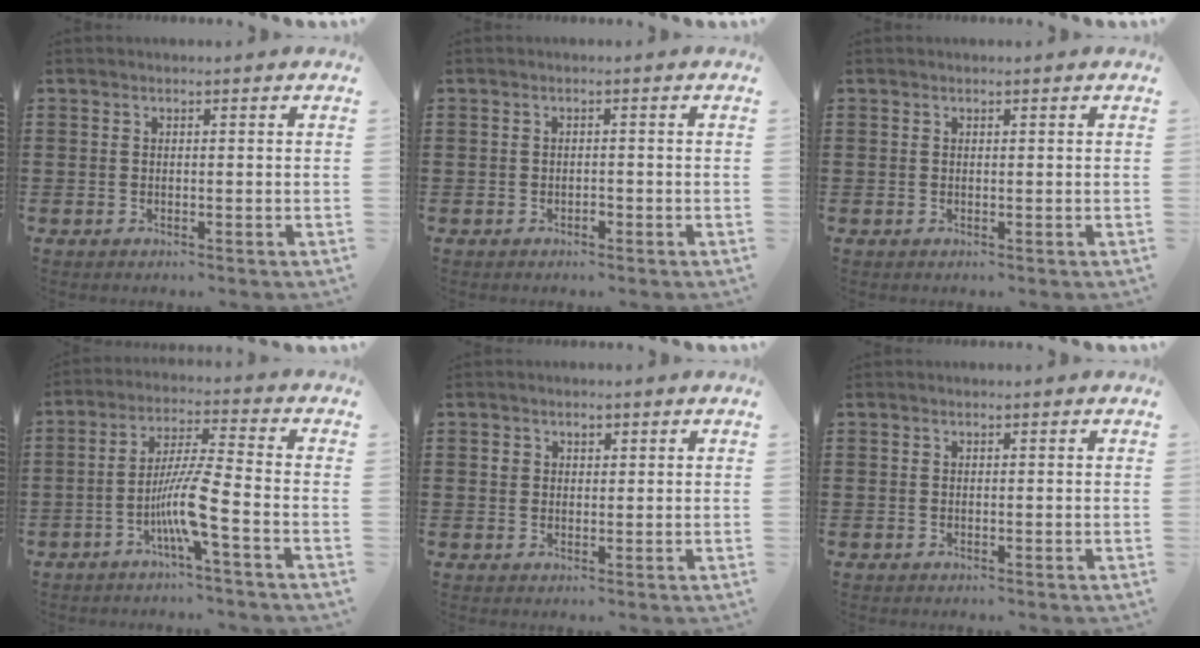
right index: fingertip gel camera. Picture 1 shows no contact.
{"total": 0.8, "force": [-0.6, 0.4, 0.3], "torque": [-0.009, 0.000, -0.013]}
{"total": 0.0}
{"total": 8.4, "force": [-3.5, 0.4, 7.6], "torque": [-0.155, -0.009, -0.071]}
{"total": 1.5, "force": [0.6, 1.2, 0.5], "torque": [-0.014, 0.009, 0.011]}
{"total": 0.0}